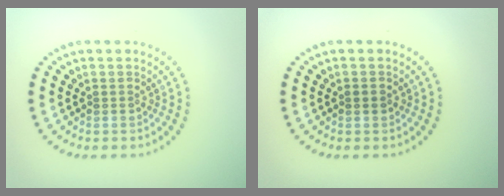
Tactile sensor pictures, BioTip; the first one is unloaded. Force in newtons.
{"total": 0.9, "press": 0.9, "slide": 0.0}